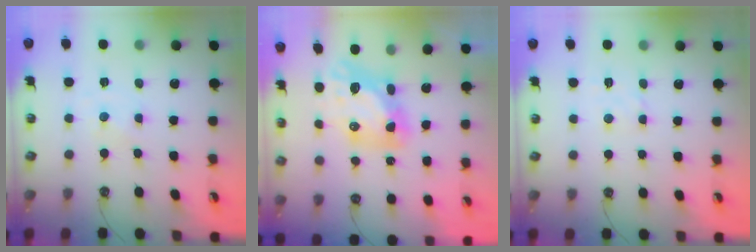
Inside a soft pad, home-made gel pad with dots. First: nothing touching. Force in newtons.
{"total": 12.3, "press": 12.3, "slide": 1.4}
{"total": 2.8, "press": 2.7, "slide": 0.6}